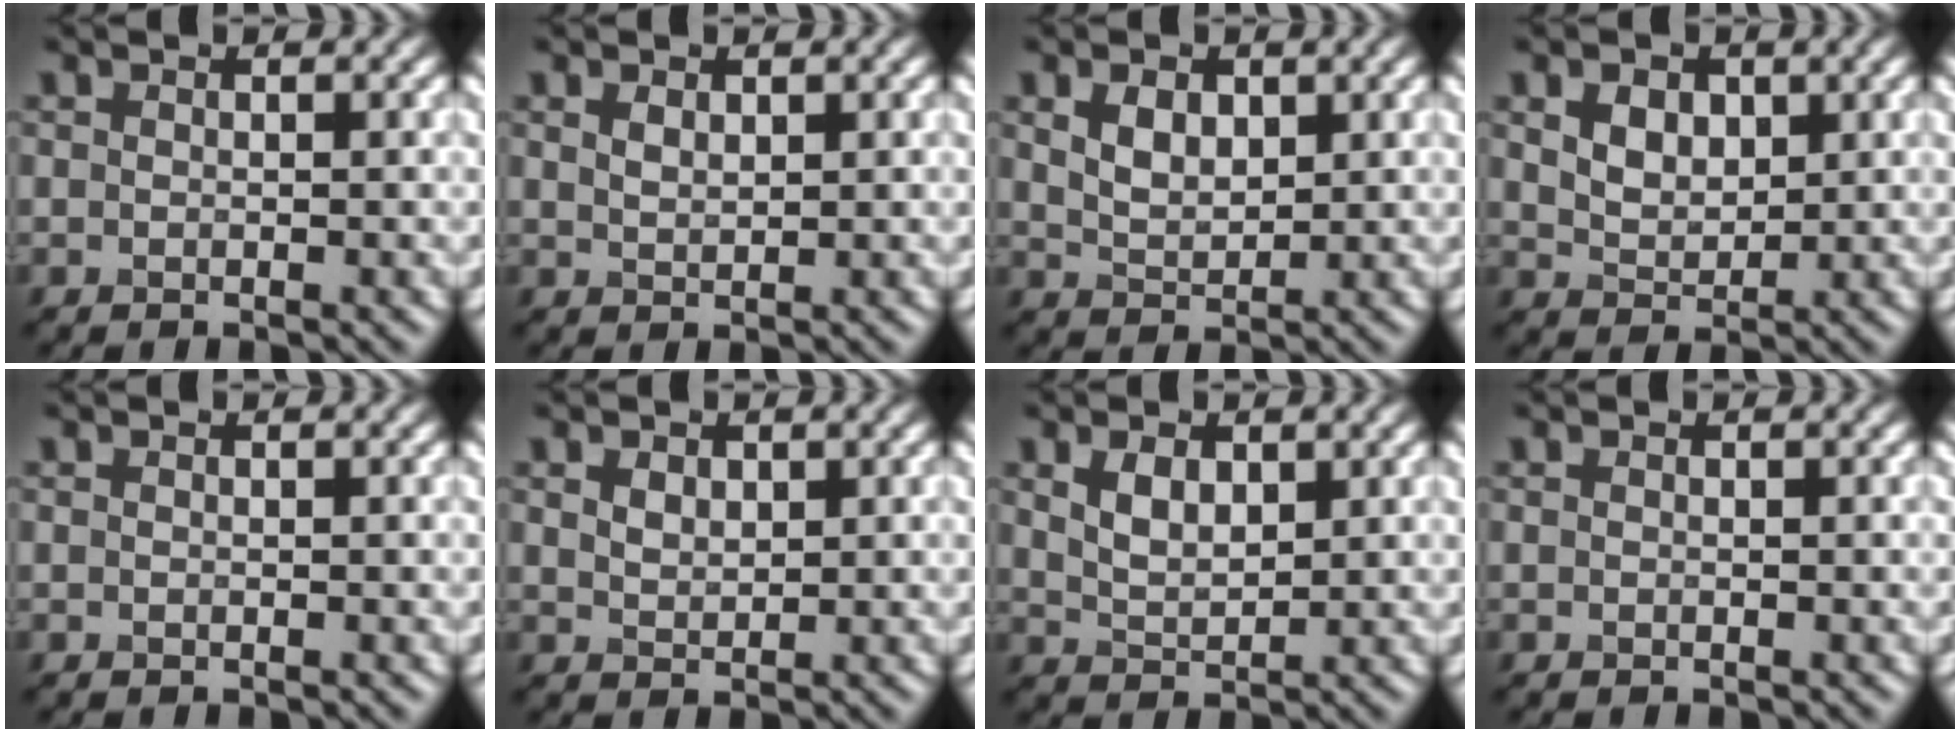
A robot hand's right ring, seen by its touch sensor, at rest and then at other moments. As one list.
[{"total": 1.2, "force": [0.7, 0.7, 0.7], "torque": [-0.015, -0.001, 0.017]}, {"total": 2.6, "force": [1.1, 1.7, 1.7], "torque": [-0.035, -0.002, 0.024]}, {"total": 2.9, "force": [1.2, 2.0, 1.7], "torque": [-0.033, -0.002, 0.018]}, {"total": 0.0}, {"total": 1.5, "force": [0.8, 1.0, 0.8], "torque": [-0.015, -0.001, 0.017]}, {"total": 2.6, "force": [1.2, 1.5, 1.8], "torque": [-0.040, -0.002, 0.029]}, {"total": 0.0}]